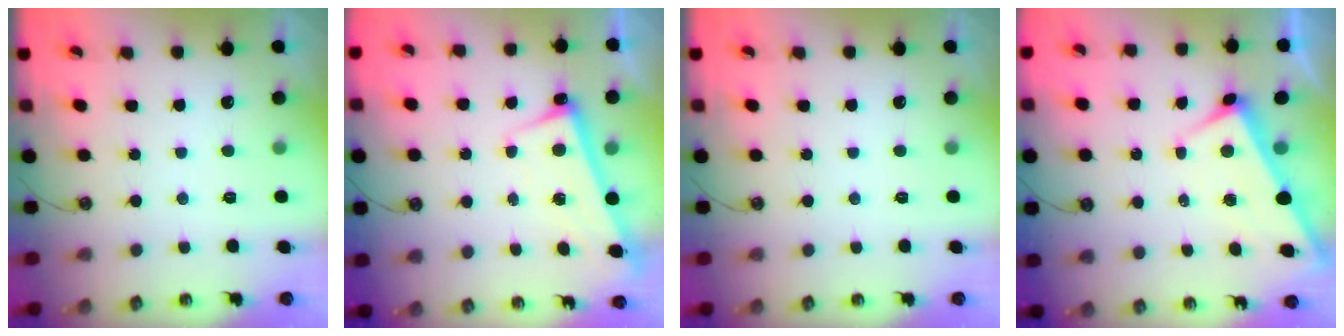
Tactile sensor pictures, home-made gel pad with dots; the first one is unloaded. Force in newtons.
{"total": 2.8, "press": 2.8, "slide": 0.5}
{"total": 0.0}
{"total": 2.8, "press": 2.7, "slide": 0.6}